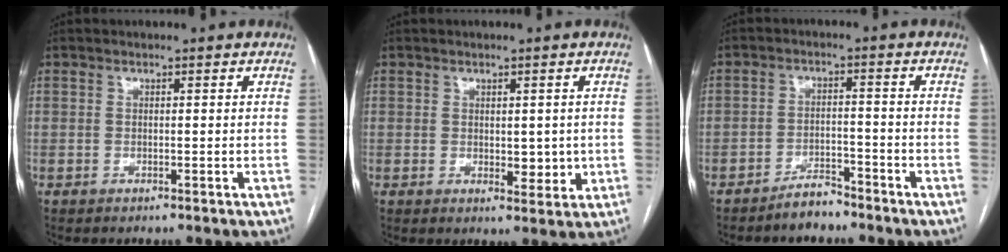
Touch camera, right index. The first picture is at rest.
{"total": 3.6, "force": [-0.1, 2.2, 2.8], "torque": [-0.030, -0.005, 0.006]}
{"total": 3.9, "force": [-3.6, 1.2, 1.1], "torque": [-0.016, 0.000, -0.062]}